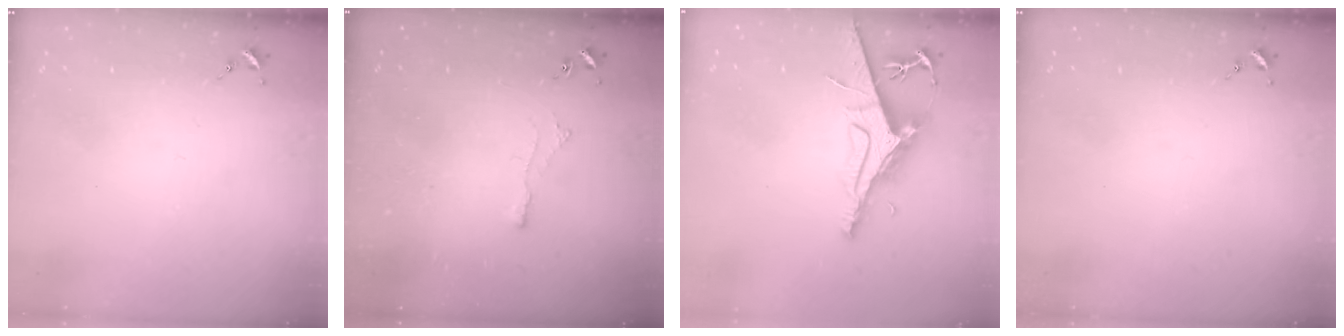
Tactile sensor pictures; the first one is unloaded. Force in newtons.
{"total": 2.8, "press": 2.7, "slide": 0.5}
{"total": 9.7, "press": 9.6, "slide": 1.2}
{"total": 0.0}